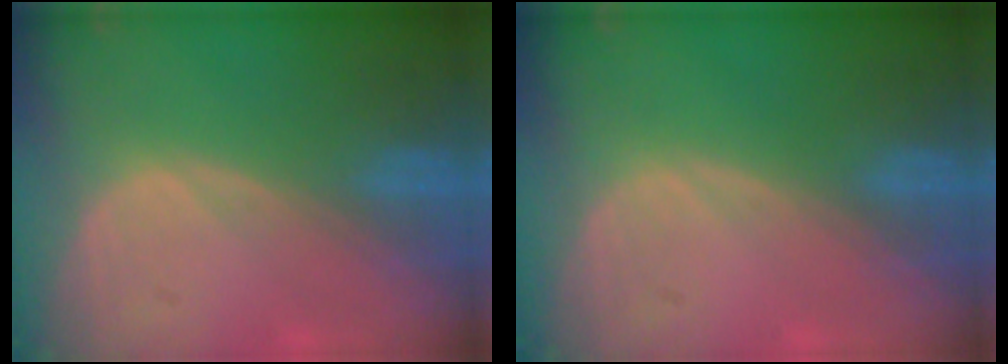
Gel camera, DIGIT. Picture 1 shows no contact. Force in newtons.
{"total": 0.0}